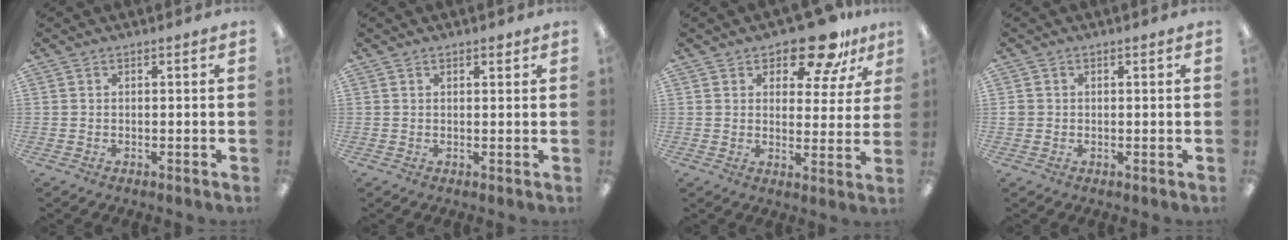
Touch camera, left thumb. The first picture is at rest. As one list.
[{"total": 1.3, "force": [1.0, 0.6, 0.7], "torque": [-0.007, -0.003, 0.016]}, {"total": 12.3, "force": [9.4, 5.2, 6.0], "torque": [-0.075, -0.061, 0.163]}, {"total": 1.3, "force": [0.1, 1.3, 0.3], "torque": [-0.006, 0.004, -0.001]}]